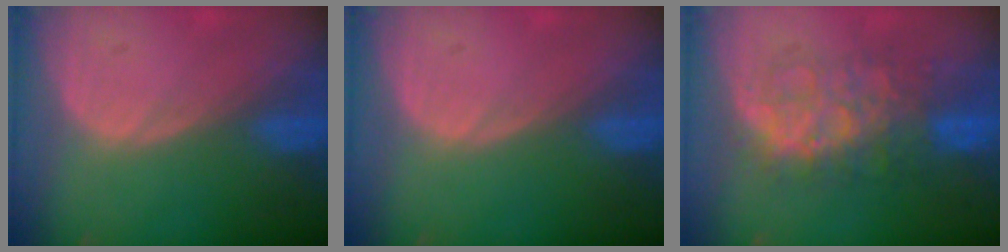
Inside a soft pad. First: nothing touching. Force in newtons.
{"total": 0.0}
{"total": 8.3, "press": 8.3, "slide": 0.2}